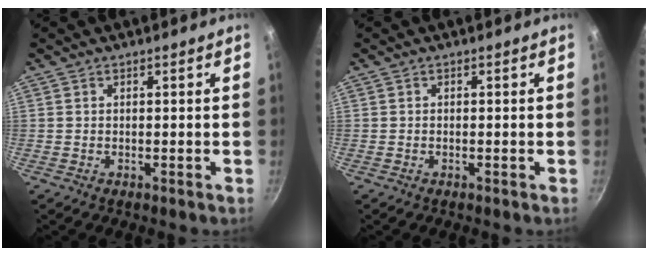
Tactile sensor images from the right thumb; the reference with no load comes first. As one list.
[{"total": 0.0}]